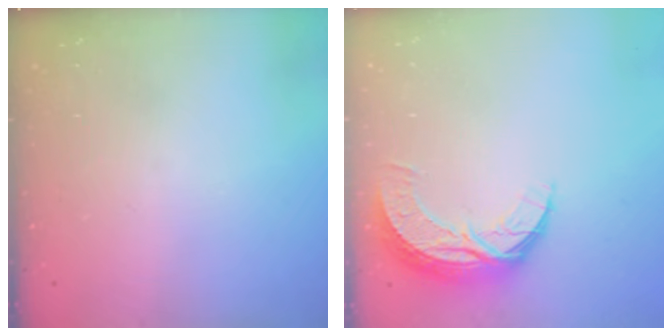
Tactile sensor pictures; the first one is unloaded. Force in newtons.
{"total": 8.9, "press": 8.9, "slide": 0.6}